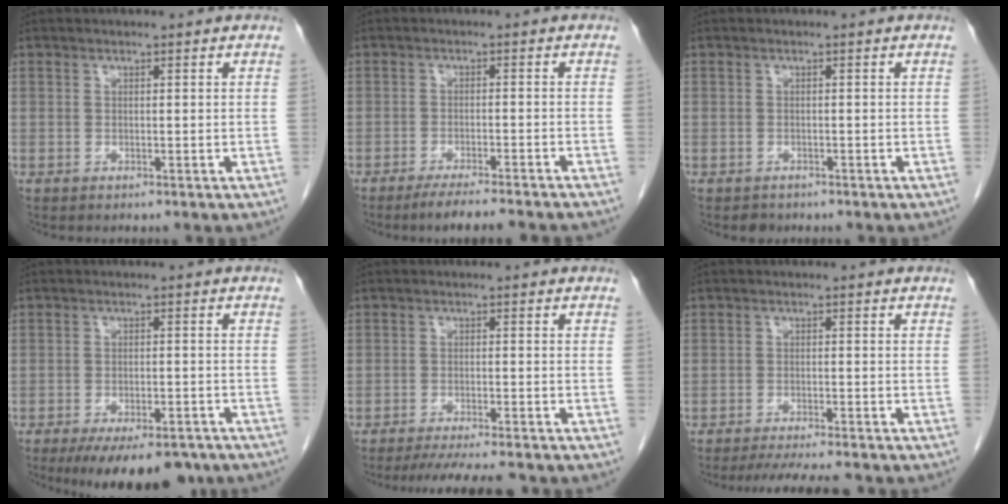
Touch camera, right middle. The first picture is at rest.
{"total": 8.9, "force": [-7.7, -0.1, 4.4], "torque": [-0.049, -0.019, -0.114]}
{"total": 1.2, "force": [-1.0, 0.7, 0.1], "torque": [-0.007, 0.000, -0.013]}
{"total": 12.5, "force": [-9.8, 4.1, 6.5], "torque": [-0.093, -0.012, -0.135]}
{"total": 9.7, "force": [-8.5, 0.5, 4.5], "torque": [-0.057, -0.019, -0.123]}
{"total": 8.7, "force": [-7.8, 0.5, 3.9], "torque": [-0.053, -0.017, -0.113]}